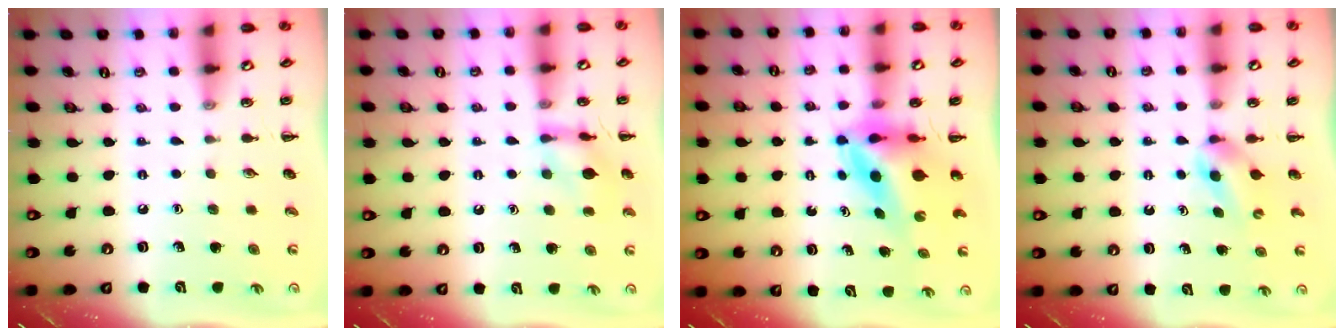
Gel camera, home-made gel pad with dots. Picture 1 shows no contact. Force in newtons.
{"total": 11.4, "press": 11.4, "slide": 0.9}
{"total": 6.2, "press": 5.9, "slide": 2.1}
{"total": 2.8, "press": 2.5, "slide": 1.3}